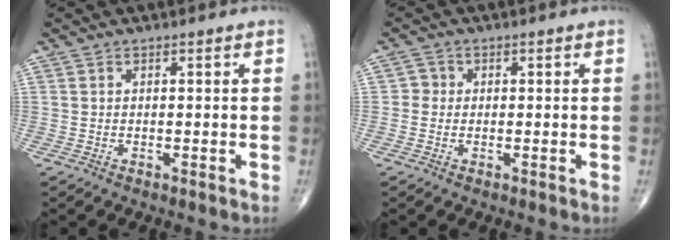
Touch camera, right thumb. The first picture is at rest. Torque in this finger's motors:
{"motor_torque": [-0.30, -0.03, -0.19, -0.35, -0.01]}